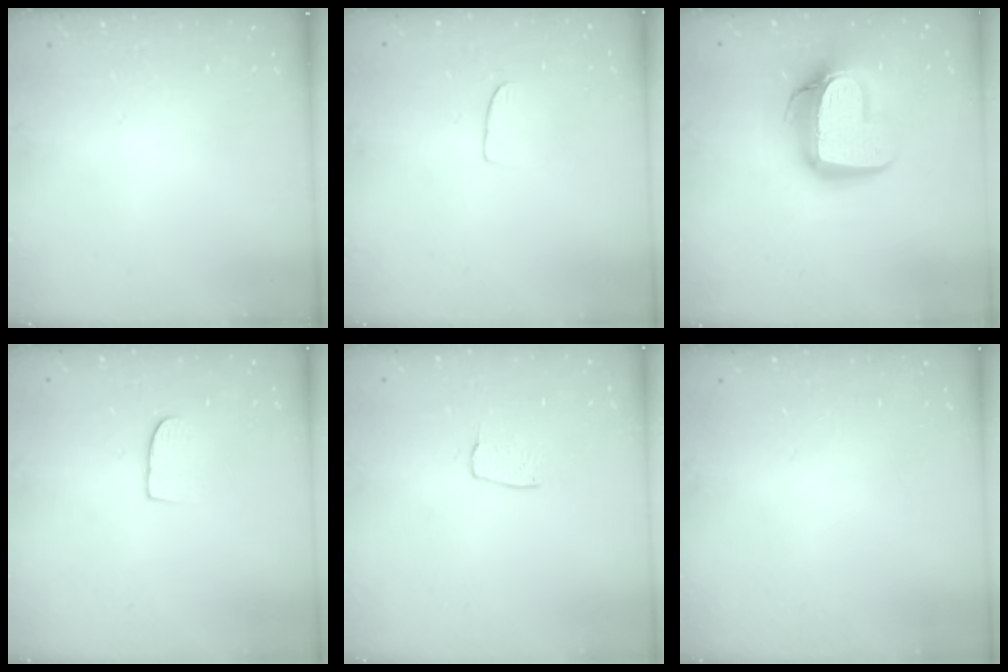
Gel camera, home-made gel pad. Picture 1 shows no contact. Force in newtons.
{"total": 5.4, "press": 5.3, "slide": 0.4}
{"total": 15.3, "press": 15.3, "slide": 1.4}
{"total": 7.3, "press": 7.2, "slide": 0.5}
{"total": 4.7, "press": 4.7, "slide": 0.3}
{"total": 0.0}